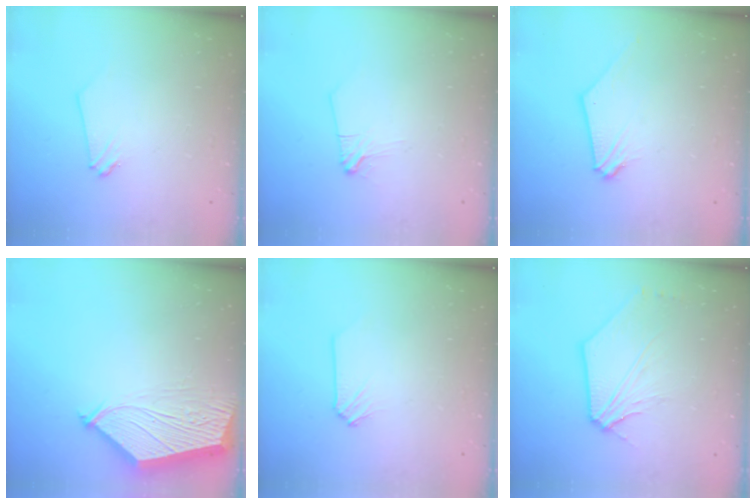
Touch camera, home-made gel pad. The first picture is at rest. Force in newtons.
{"total": 2.5, "press": 2.5, "slide": 0.5}
{"total": 0.9, "press": 0.8, "slide": 0.2}
{"total": 8.3, "press": 8.2, "slide": 1.1}
{"total": 0.0}
{"total": 6.5, "press": 6.4, "slide": 0.7}